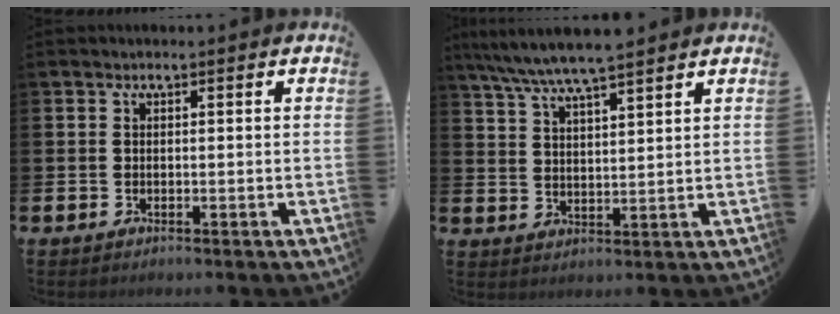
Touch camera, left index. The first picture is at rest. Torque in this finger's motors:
{"motor_torque": [0.42, -0.61, 0.70, 0.21]}